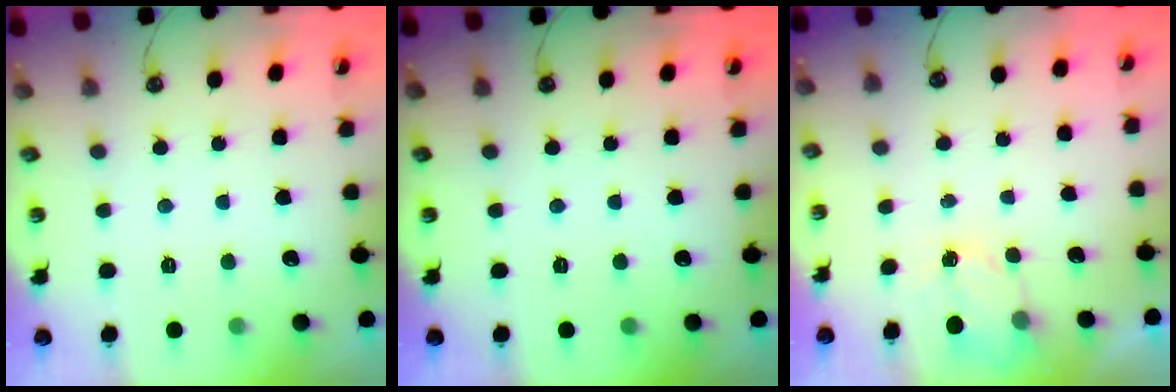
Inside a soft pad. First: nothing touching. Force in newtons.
{"total": 0.0}
{"total": 2.6, "press": 2.6, "slide": 0.3}